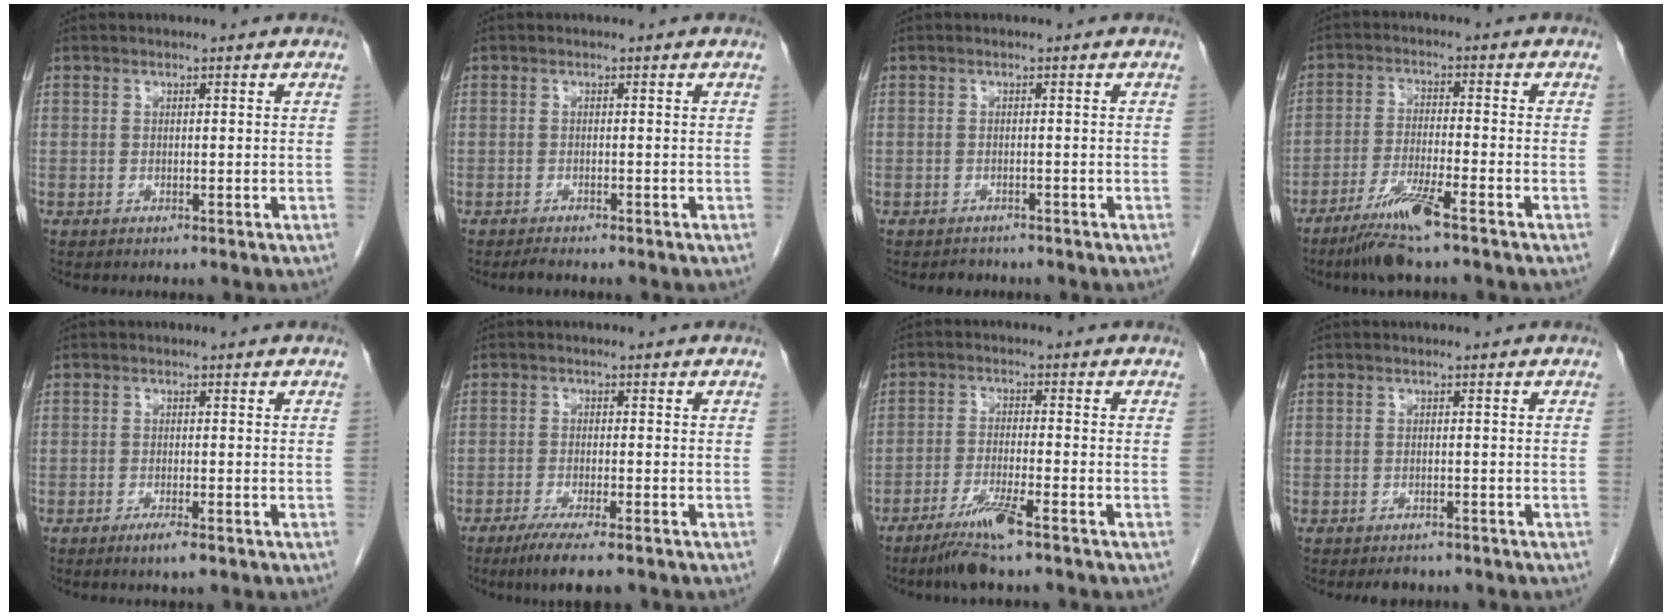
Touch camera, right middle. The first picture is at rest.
{"total": 1.2, "force": [-1.1, 0.1, 0.6], "torque": [-0.016, -0.004, -0.017]}
{"total": 1.5, "force": [-1.3, 0.7, 0.1], "torque": [-0.006, 0.000, -0.018]}
{"total": 7.6, "force": [-5.2, -0.1, 5.5], "torque": [-0.111, -0.022, -0.098]}
{"total": 2.2, "force": [-1.3, 0.3, 1.7], "torque": [-0.031, -0.003, -0.022]}
{"total": 6.4, "force": [-4.5, 0.6, 4.5], "torque": [-0.073, -0.016, -0.068]}
{"total": 6.3, "force": [-4.2, -0.1, 4.6], "torque": [-0.094, -0.016, -0.080]}
{"total": 2.2, "force": [-1.8, 1.0, 0.6], "torque": [-0.012, -0.001, -0.023]}